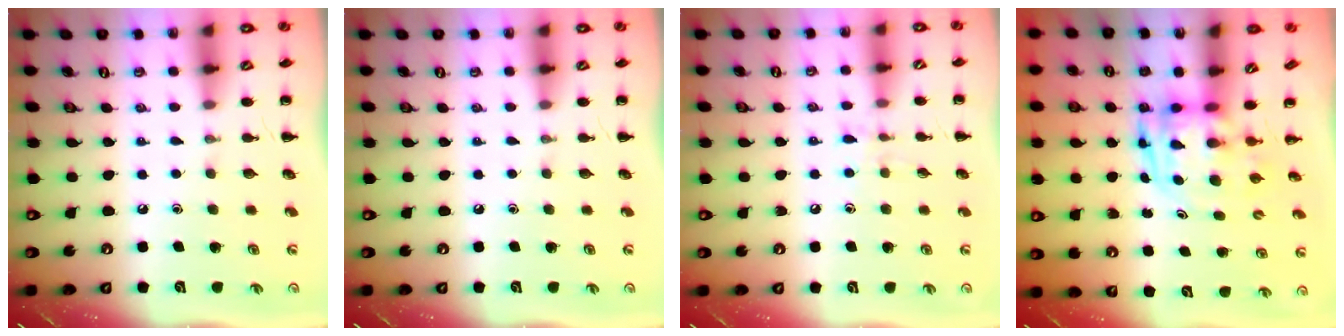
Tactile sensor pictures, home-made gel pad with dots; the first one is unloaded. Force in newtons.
{"total": 0.0}
{"total": 7.0, "press": 6.8, "slide": 1.9}
{"total": 3.3, "press": 3.2, "slide": 0.7}